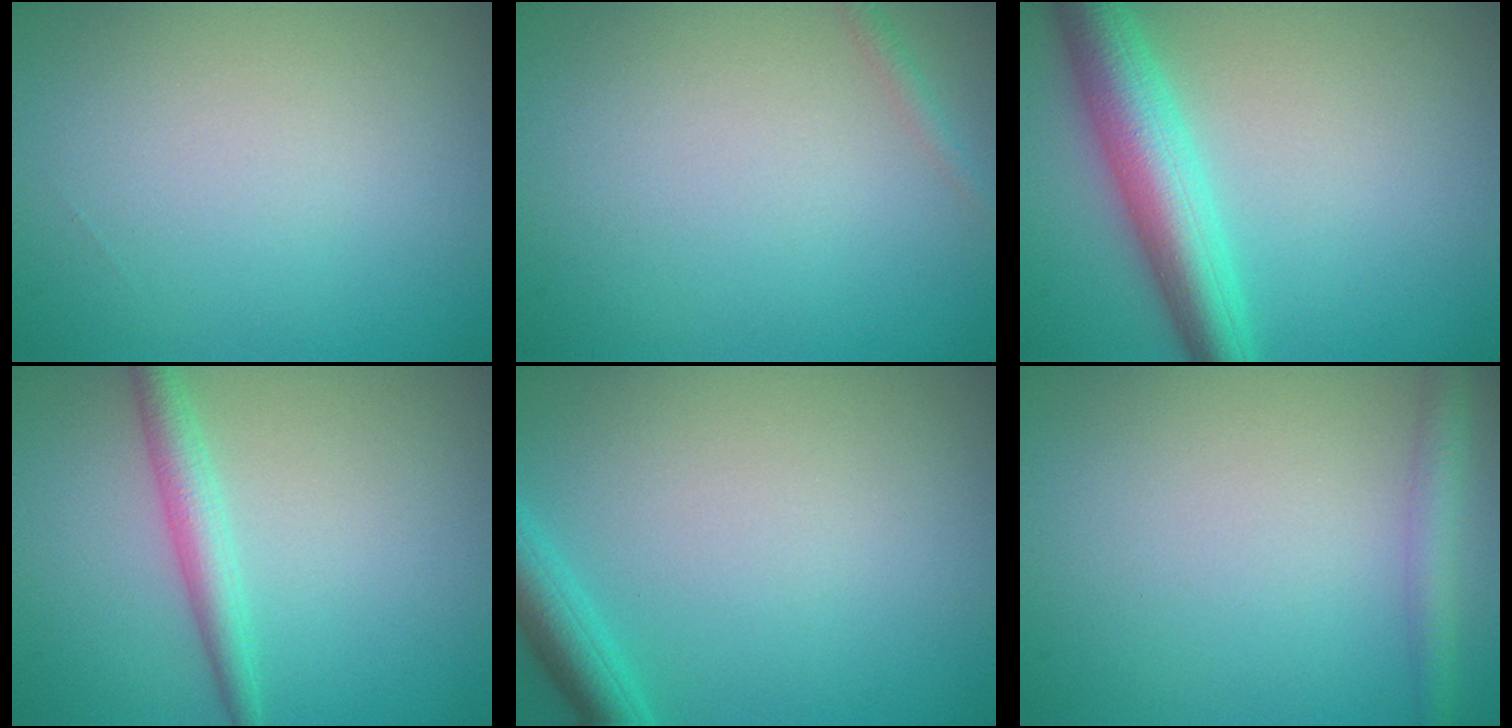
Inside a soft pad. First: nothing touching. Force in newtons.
{"total": 0.8, "press": 0.7, "slide": 0.1}
{"total": 6.2, "press": 6.2, "slide": 0.1}
{"total": 2.6, "press": 2.6, "slide": 0.1}
{"total": 2.6, "press": 2.6, "slide": 0.2}
{"total": 2.3, "press": 2.3, "slide": 0.0}